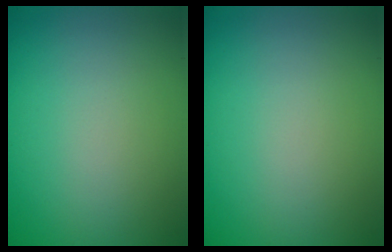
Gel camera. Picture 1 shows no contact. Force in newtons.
{"total": 0.0}